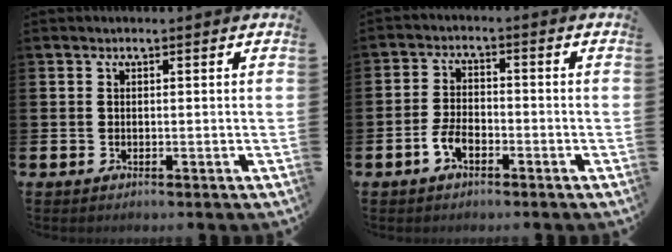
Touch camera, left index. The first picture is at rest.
{"total": 3.4, "force": [-1.8, 1.7, 2.3], "torque": [-0.054, 0.007, -0.035]}